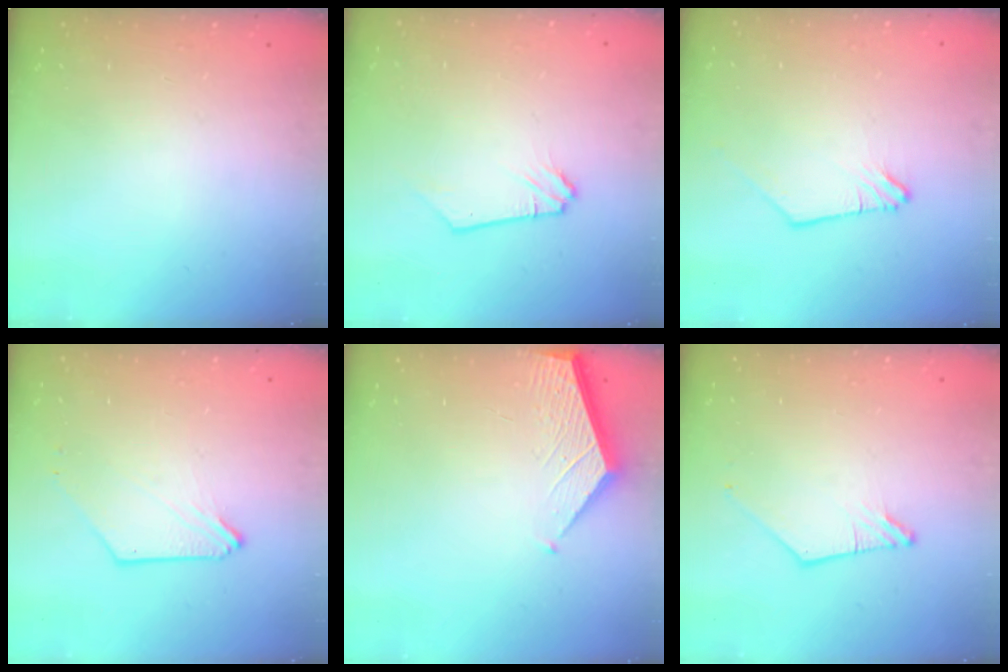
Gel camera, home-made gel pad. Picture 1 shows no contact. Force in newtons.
{"total": 0.0}
{"total": 0.0}
{"total": 0.0}
{"total": 2.6, "press": 2.6, "slide": 0.4}
{"total": 0.7, "press": 0.7, "slide": 0.2}